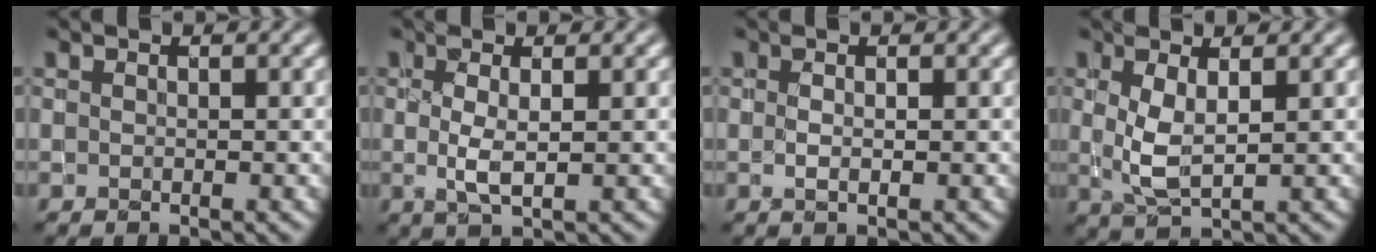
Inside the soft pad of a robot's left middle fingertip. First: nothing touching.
{"total": 1.9, "force": [0.1, 0.4, 1.9], "torque": [-0.038, -0.002, 0.004]}
{"total": 0.6, "force": [0.1, 0.2, 0.5], "torque": [-0.007, -0.004, 0.002]}
{"total": 2.8, "force": [0.6, 1.0, 2.5], "torque": [-0.058, -0.006, 0.017]}